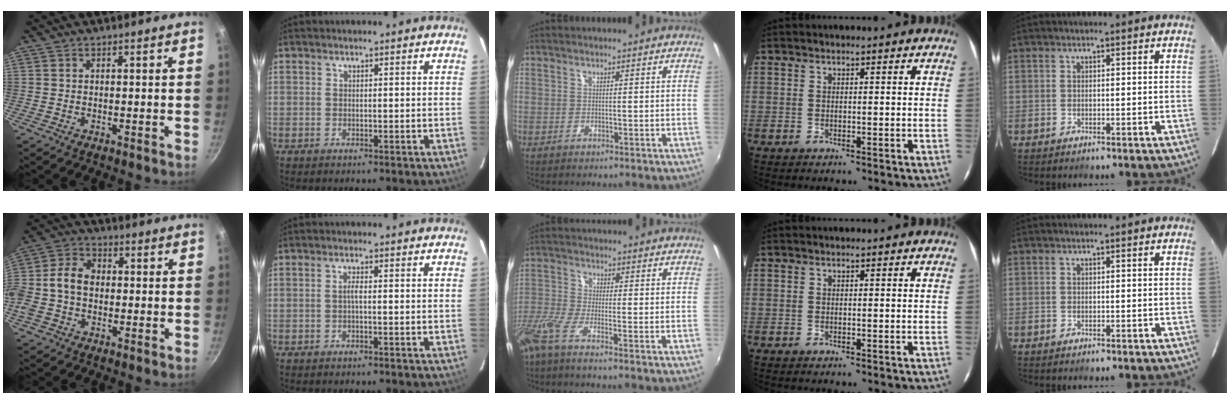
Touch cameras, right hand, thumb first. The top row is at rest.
{"thumb": {"total": 10.5, "force": [-0.4, 7.7, 7.1], "torque": [-0.119, 0.027, -0.024]}, "index": {"total": 1.1, "force": [-0.3, 0.0, 1.1], "torque": [-0.020, 0.004, -0.007]}, "middle": {"total": 5.9, "force": [-4.3, 0.1, 4.0], "torque": [-0.100, -0.018, -0.093]}}